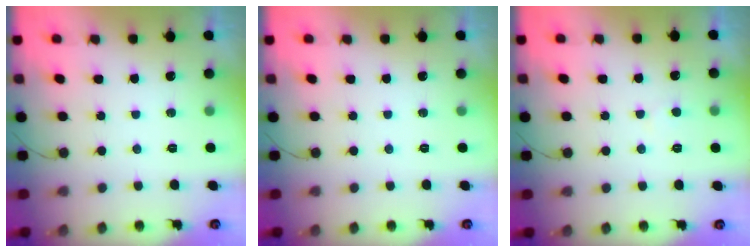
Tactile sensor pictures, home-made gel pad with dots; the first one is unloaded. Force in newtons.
{"total": 0.0}
{"total": 2.3, "press": 2.3, "slide": 0.3}